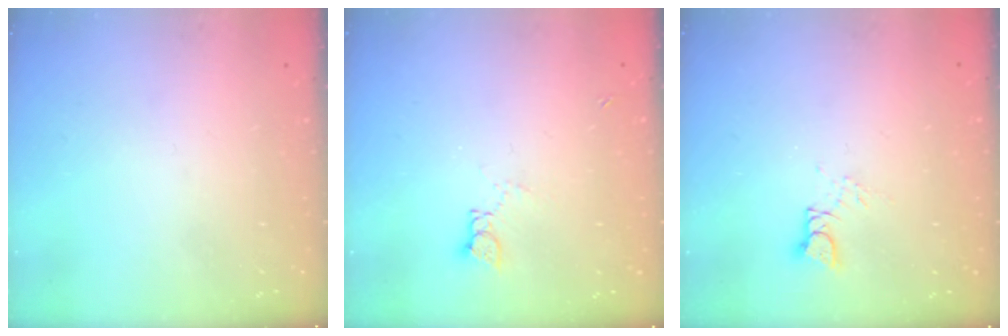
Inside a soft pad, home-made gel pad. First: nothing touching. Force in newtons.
{"total": 3.5, "press": 3.4, "slide": 0.4}
{"total": 3.5, "press": 3.5, "slide": 0.3}